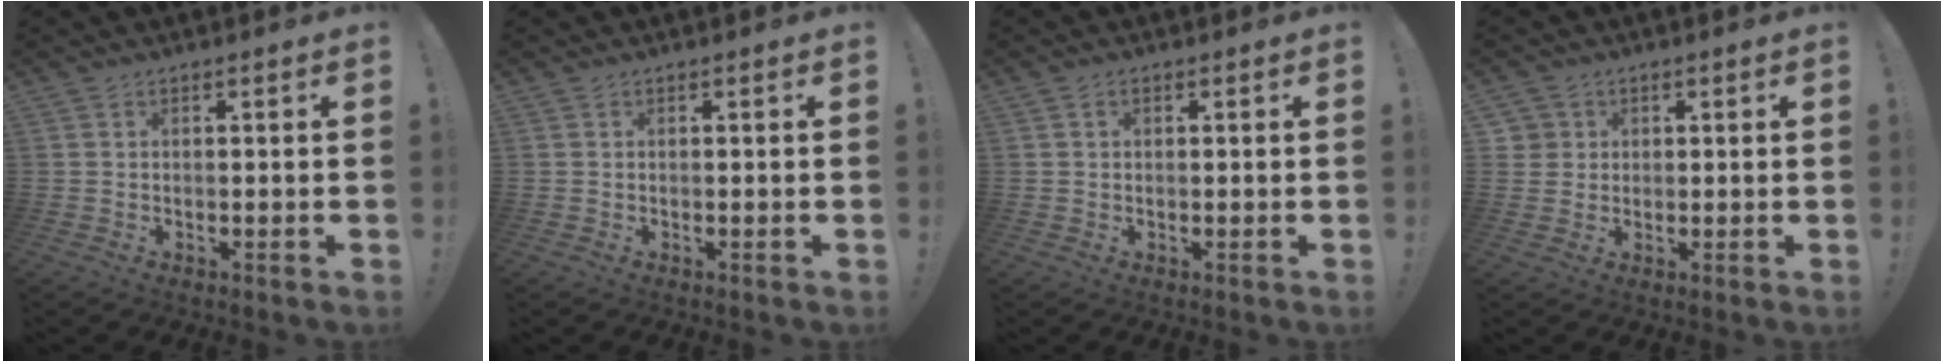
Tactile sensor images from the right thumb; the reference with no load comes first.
{"total": 0.0}
{"total": 0.9, "force": [0.3, 0.7, 0.5], "torque": [-0.007, 0.003, 0.004]}
{"total": 2.9, "force": [1.0, 2.7, 0.2], "torque": [-0.002, -0.001, 0.018]}